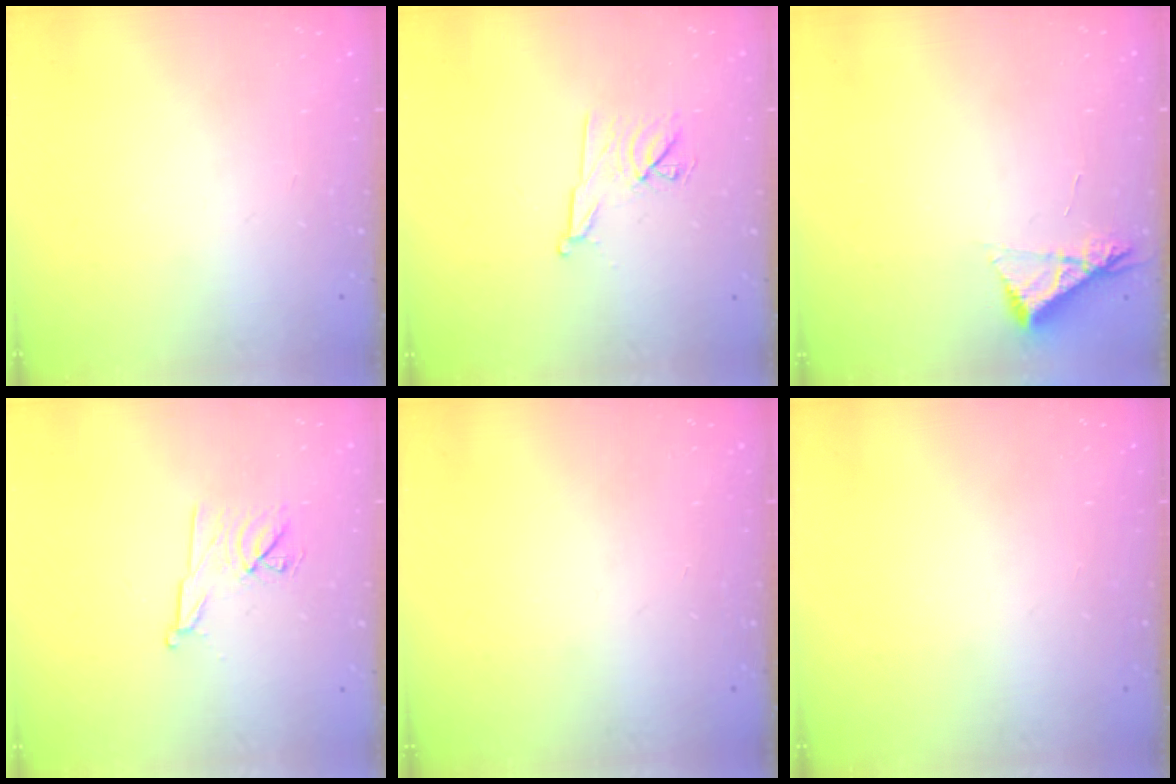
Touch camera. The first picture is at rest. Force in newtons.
{"total": 8.9, "press": 8.9, "slide": 1.1}
{"total": 5.0, "press": 5.0, "slide": 0.8}
{"total": 8.9, "press": 8.9, "slide": 1.1}
{"total": 0.0}
{"total": 0.0}